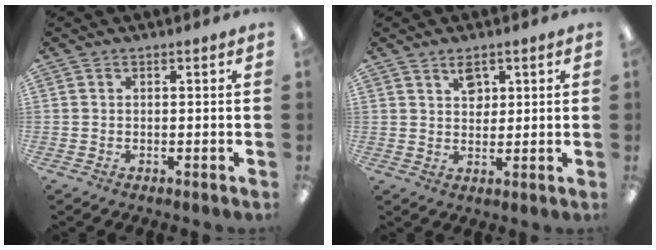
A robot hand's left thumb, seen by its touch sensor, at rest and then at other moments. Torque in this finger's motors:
{"motor_torque": [-0.02, 0.09, -0.03, 0.44, -0.01]}